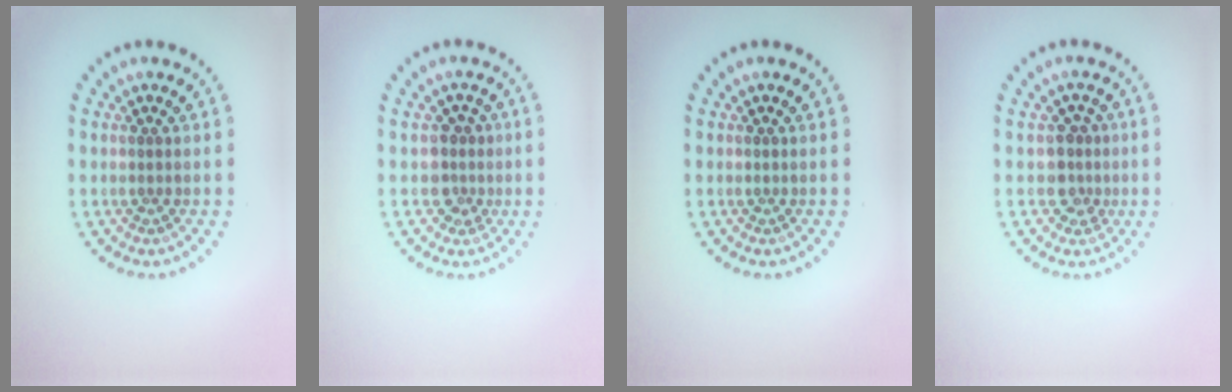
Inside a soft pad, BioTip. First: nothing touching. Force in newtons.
{"total": 2.3, "press": 1.9, "slide": 1.4}
{"total": 0.0}
{"total": 2.2, "press": 1.8, "slide": 1.2}